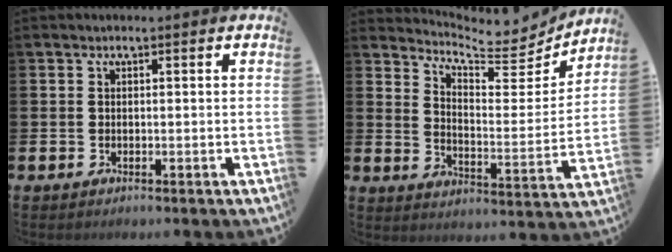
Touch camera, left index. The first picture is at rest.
{"total": 6.5, "force": [6.3, 1.5, 1.0], "torque": [-0.035, -0.065, 0.103]}